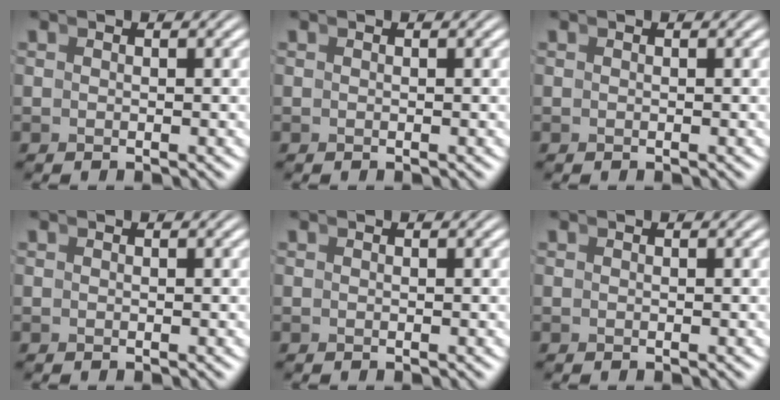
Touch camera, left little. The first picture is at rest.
{"total": 0.0}
{"total": 0.0}
{"total": 0.0}
{"total": 0.0}
{"total": 0.0}